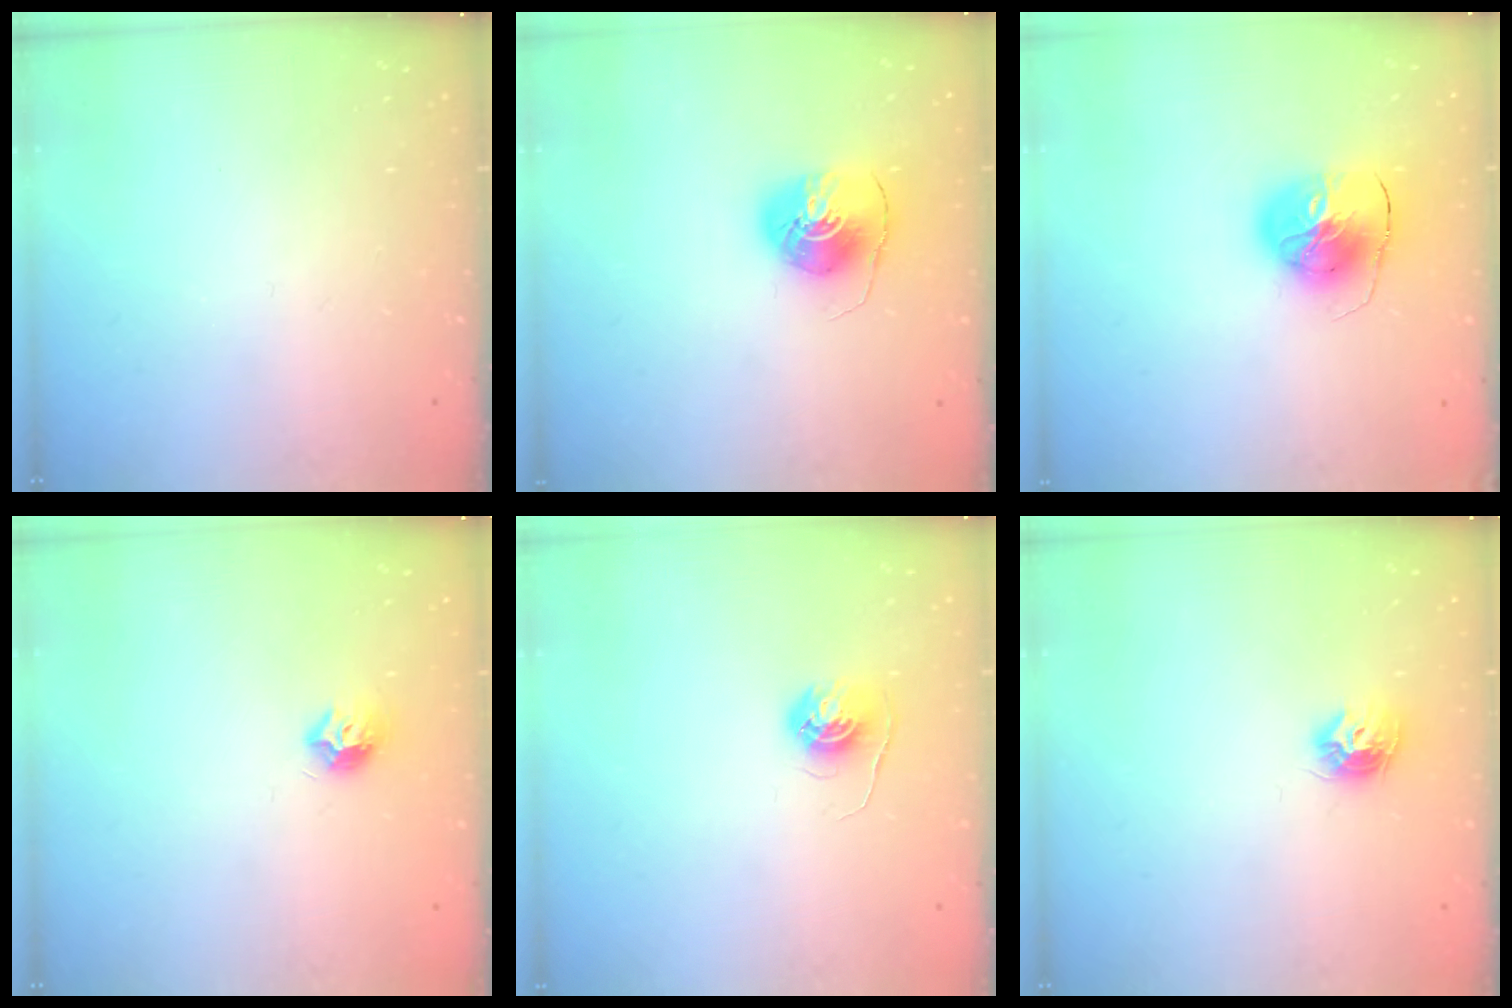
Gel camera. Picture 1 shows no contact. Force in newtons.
{"total": 7.7, "press": 7.7, "slide": 0.7}
{"total": 11.3, "press": 11.2, "slide": 1.4}
{"total": 7.9, "press": 7.9, "slide": 0.8}
{"total": 5.6, "press": 5.5, "slide": 0.4}
{"total": 8.3, "press": 8.3, "slide": 0.2}